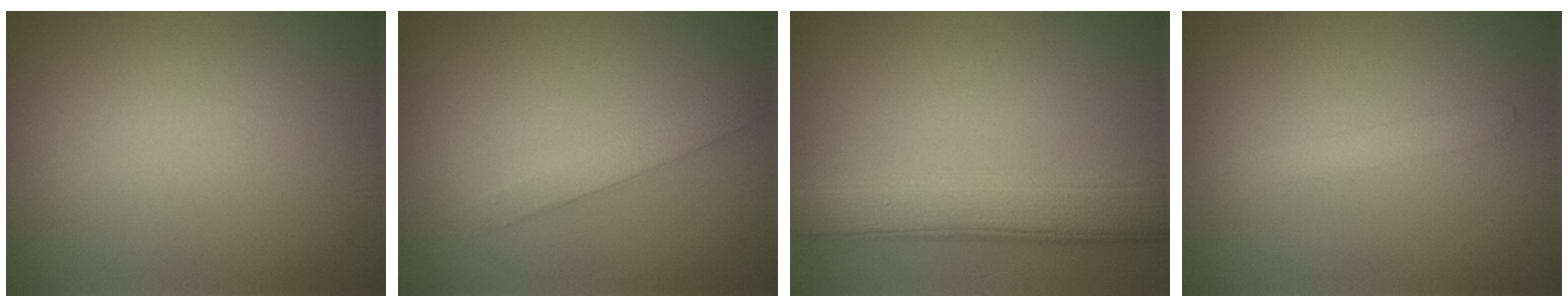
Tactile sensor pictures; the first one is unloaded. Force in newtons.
{"total": 2.0, "press": 2.0, "slide": 0.0}
{"total": 5.6, "press": 5.6, "slide": 0.2}
{"total": 1.2, "press": 1.2, "slide": 0.1}